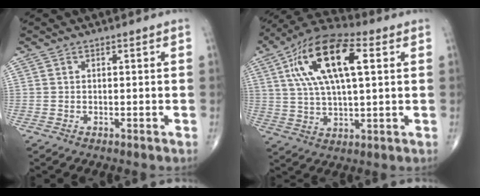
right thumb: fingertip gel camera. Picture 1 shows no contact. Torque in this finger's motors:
{"motor_torque": [-1.21, 3.02, 1.80, 0.97, 0.57]}